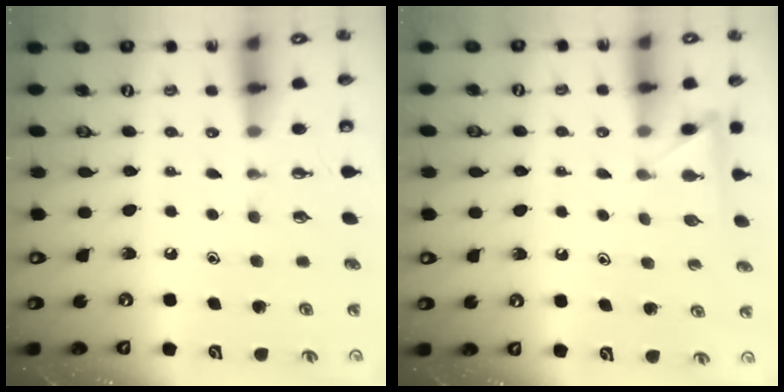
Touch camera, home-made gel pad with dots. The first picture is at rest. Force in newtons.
{"total": 5.5, "press": 5.5, "slide": 0.5}